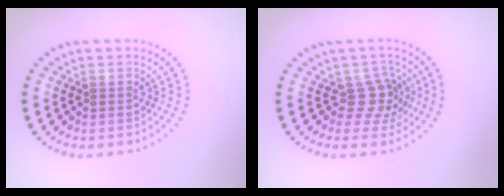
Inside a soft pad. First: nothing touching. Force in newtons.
{"total": 2.8, "press": 2.1, "slide": 1.8}